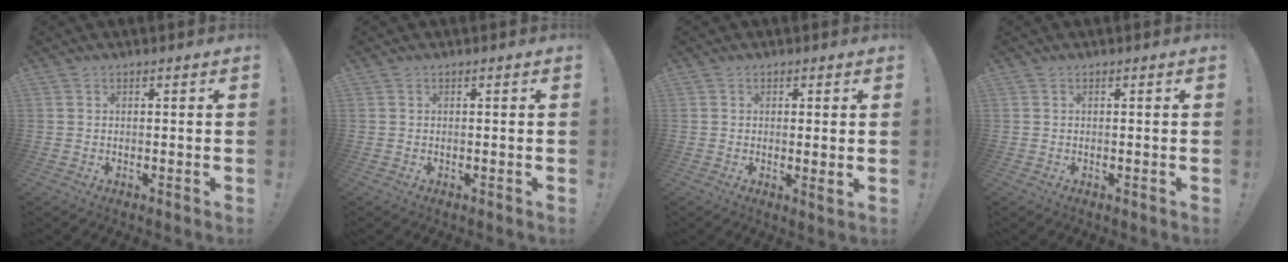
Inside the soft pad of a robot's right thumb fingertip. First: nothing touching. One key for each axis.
{"total": 0.0}
{"total": 2.3, "fx": 0.6, "fy": -0.1, "fz": 2.2, "tx": -0.025, "ty": -0.009, "tz": 0.008}
{"total": 0.0}